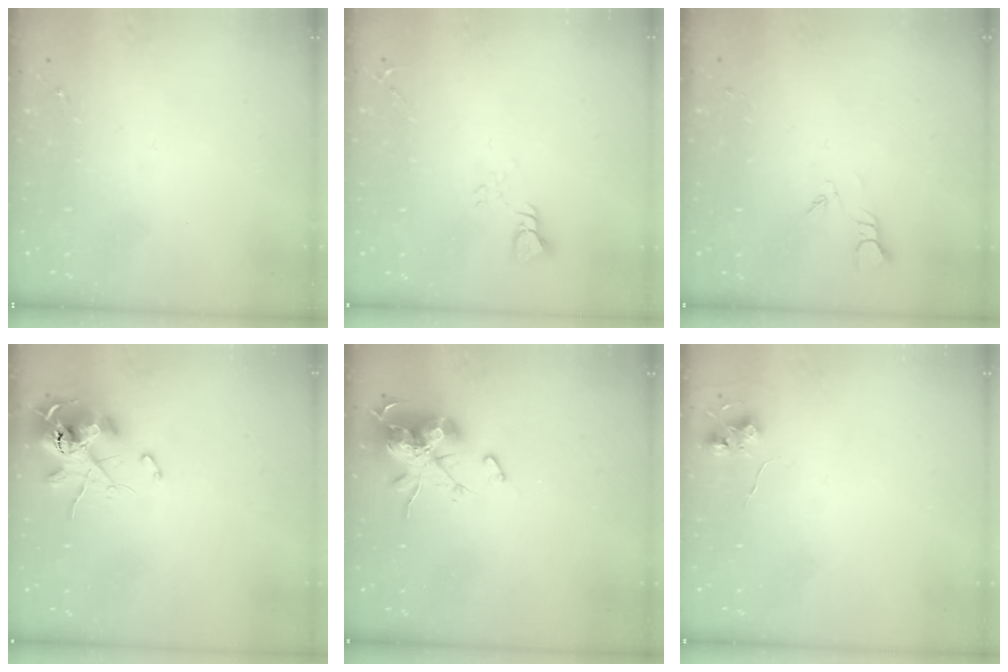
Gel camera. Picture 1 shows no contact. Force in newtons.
{"total": 2.8, "press": 2.8, "slide": 0.2}
{"total": 2.7, "press": 2.7, "slide": 0.3}
{"total": 13.7, "press": 13.6, "slide": 1.8}
{"total": 16.7, "press": 16.7, "slide": 0.1}
{"total": 5.5, "press": 5.5, "slide": 0.5}